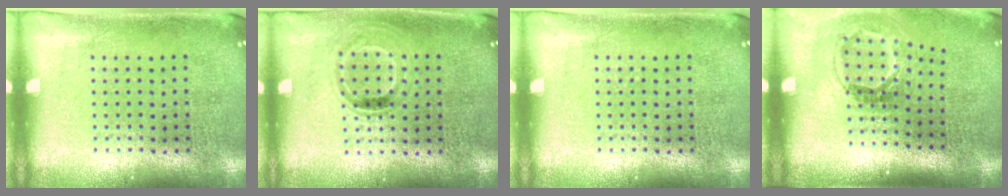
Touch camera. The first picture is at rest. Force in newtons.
{"total": 1.0, "press": 0.9, "slide": 0.6}
{"total": 0.0}
{"total": 1.7, "press": 1.2, "slide": 1.3}